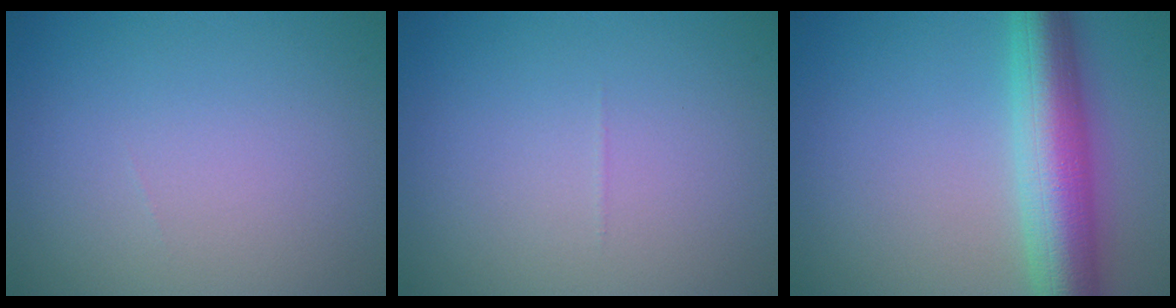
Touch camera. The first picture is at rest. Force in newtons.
{"total": 0.0}
{"total": 8.0, "press": 8.0, "slide": 0.3}